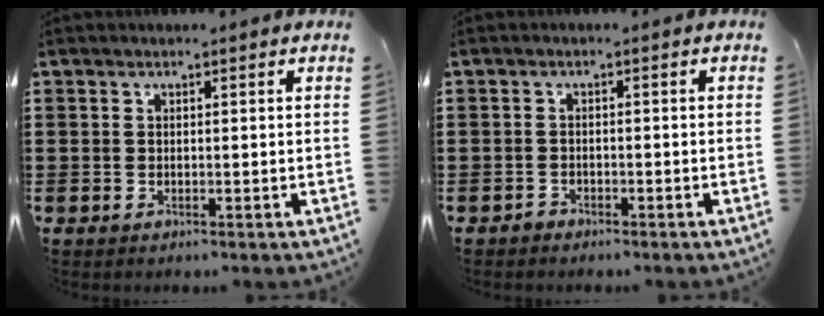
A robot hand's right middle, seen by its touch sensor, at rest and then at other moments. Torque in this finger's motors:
{"motor_torque": [0.12, 0.01, 0.03, 0.01]}